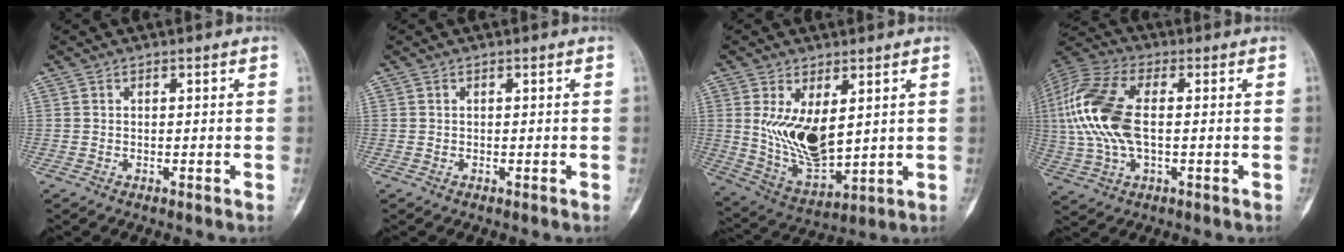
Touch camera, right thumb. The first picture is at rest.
{"total": 0.0}
{"total": 12.4, "force": [2.8, 6.3, 10.3], "torque": [-0.176, -0.026, 0.074]}
{"total": 17.0, "force": [1.0, 8.6, 14.5], "torque": [-0.334, 0.015, 0.017]}